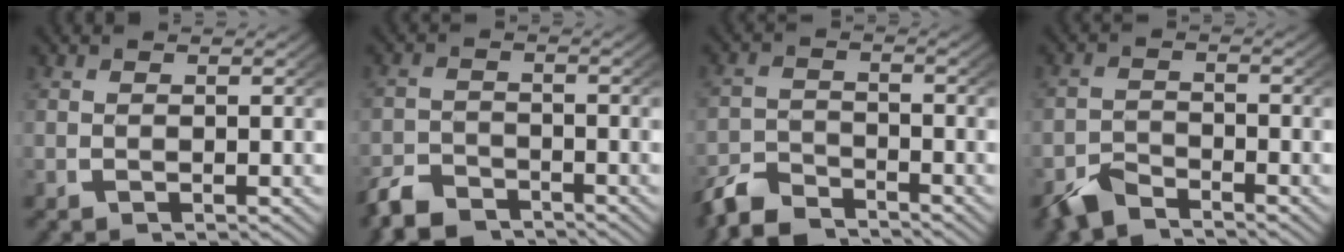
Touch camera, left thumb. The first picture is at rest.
{"total": 4.3, "force": [-3.9, 1.4, 0.9], "torque": [-0.018, -0.018, -0.068]}
{"total": 4.7, "force": [-4.4, 1.4, 1.1], "torque": [-0.021, -0.016, -0.081]}
{"total": 3.4, "force": [-3.2, 1.0, 0.8], "torque": [-0.010, -0.009, -0.063]}